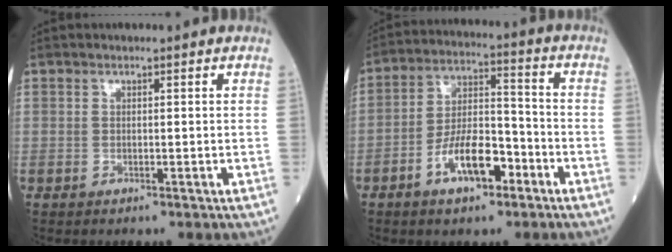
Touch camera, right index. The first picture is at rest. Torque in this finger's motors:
{"motor_torque": [0.15, -0.19, 0.19, 0.11]}